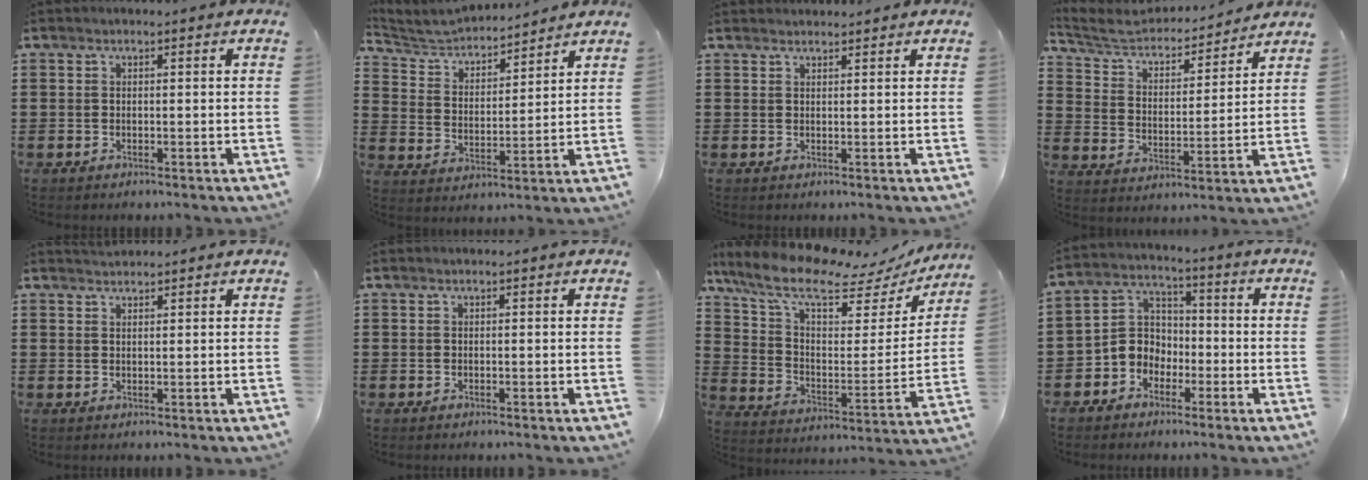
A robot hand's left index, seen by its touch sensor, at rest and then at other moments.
{"total": 4.5, "force": [4.4, 0.7, 0.6], "torque": [-0.038, -0.029, 0.073]}
{"total": 1.1, "force": [1.1, 0.2, 0.0], "torque": [-0.002, 0.000, 0.021]}
{"total": 4.8, "force": [4.4, 1.1, 1.5], "torque": [-0.054, -0.032, 0.068]}
{"total": 1.4, "force": [1.4, 0.2, 0.1], "torque": [-0.004, 0.003, 0.027]}
{"total": 0.0}
{"total": 12.5, "force": [9.9, 3.3, 6.9], "torque": [-0.163, -0.056, 0.170]}
{"total": 5.6, "force": [-2.5, 4.9, 1.5], "torque": [-0.055, 0.008, -0.056]}